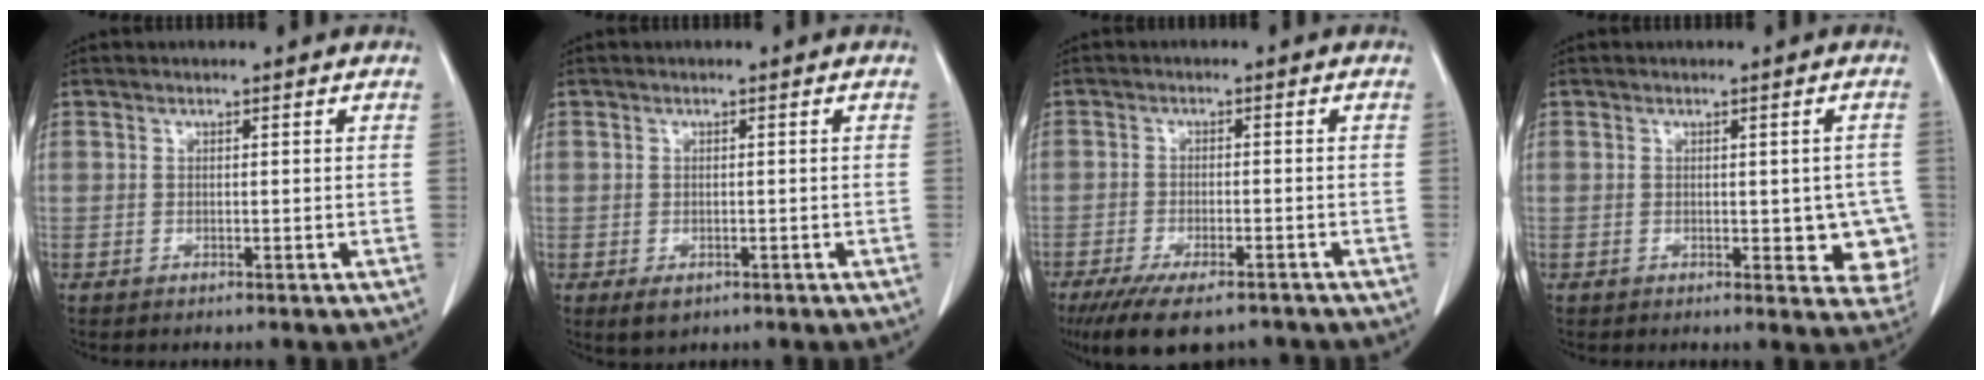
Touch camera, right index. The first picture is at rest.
{"total": 2.3, "force": [-1.1, 1.6, 1.3], "torque": [-0.018, -0.001, -0.008]}
{"total": 11.5, "force": [-8.7, 3.5, 6.6], "torque": [-0.106, -0.014, -0.132]}
{"total": 6.6, "force": [-0.9, 3.1, 5.8], "torque": [-0.042, 0.000, -0.008]}